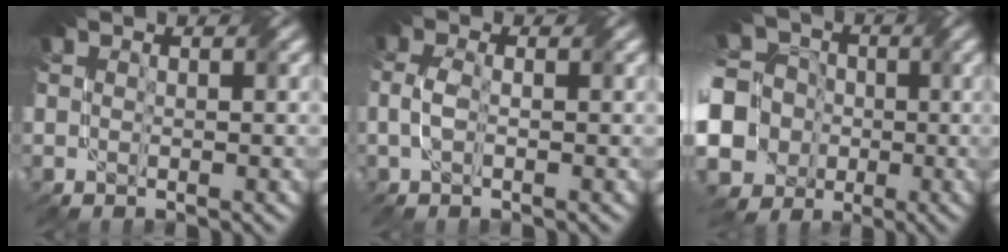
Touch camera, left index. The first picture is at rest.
{"total": 1.8, "force": [-0.6, 0.9, 1.5], "torque": [-0.039, 0.002, -0.018]}
{"total": 17.4, "force": [-4.7, 15.5, 6.4], "torque": [-0.179, -0.006, -0.116]}